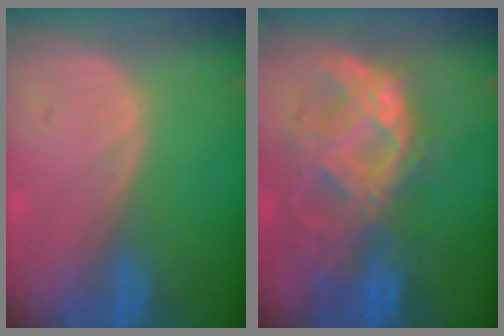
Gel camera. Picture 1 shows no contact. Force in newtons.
{"total": 10.6, "press": 9.2, "slide": 5.3}